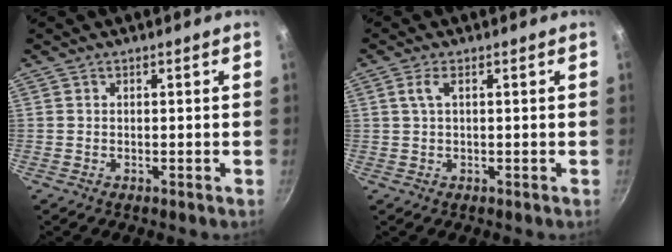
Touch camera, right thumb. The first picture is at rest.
{"total": 2.2, "force": [0.7, 0.9, 2.0], "torque": [-0.052, 0.009, 0.016]}